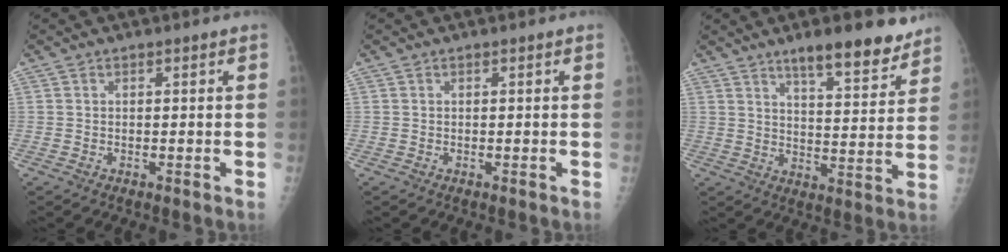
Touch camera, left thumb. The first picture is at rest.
{"total": 0.0}
{"total": 12.2, "force": [9.1, 3.2, 7.4], "torque": [-0.076, -0.058, 0.136]}